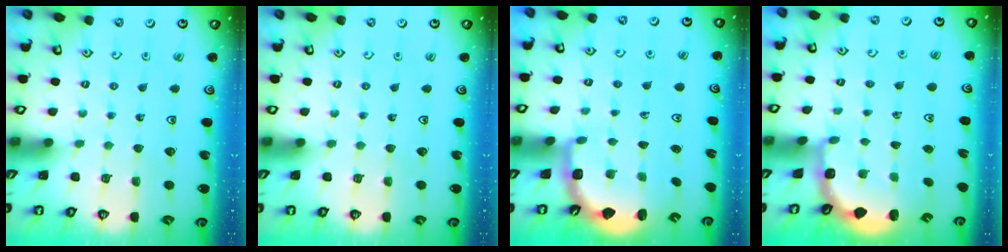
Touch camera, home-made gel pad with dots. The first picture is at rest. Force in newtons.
{"total": 0.0}
{"total": 3.3, "press": 2.3, "slide": 2.4}
{"total": 2.7, "press": 2.3, "slide": 1.4}